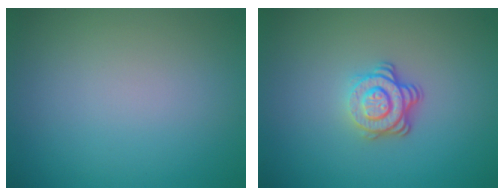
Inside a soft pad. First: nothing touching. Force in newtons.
{"total": 3.6, "press": 2.6, "slide": 2.5}